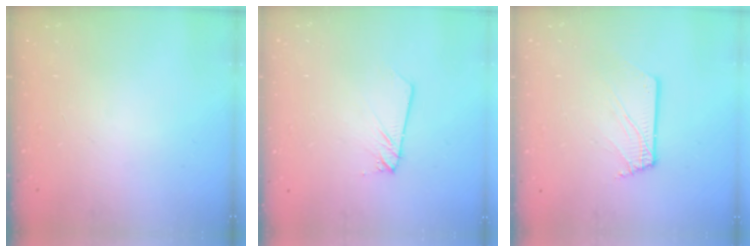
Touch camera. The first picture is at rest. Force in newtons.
{"total": 2.3, "press": 2.3, "slide": 0.1}
{"total": 2.6, "press": 2.6, "slide": 0.3}